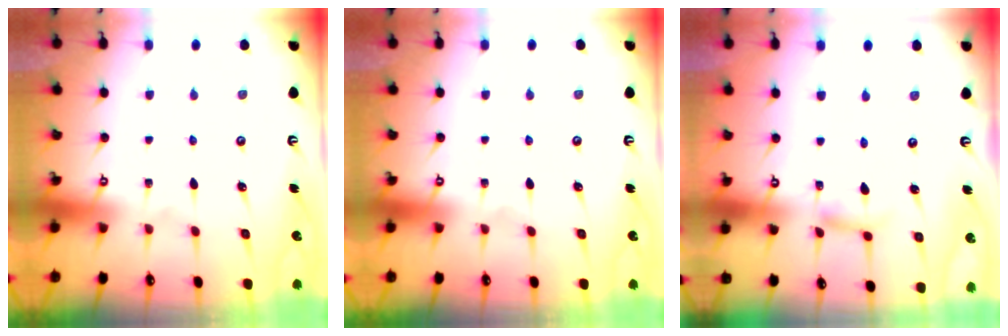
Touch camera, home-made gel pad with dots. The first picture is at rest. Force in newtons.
{"total": 0.0}
{"total": 6.3, "press": 6.3, "slide": 0.4}